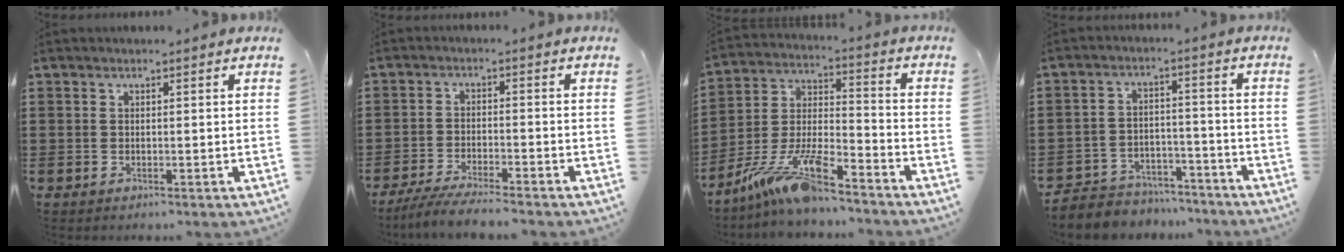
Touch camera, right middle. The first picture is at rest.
{"total": 4.5, "force": [-4.2, 0.0, 1.7], "torque": [-0.043, -0.013, -0.084]}
{"total": 12.1, "force": [-9.7, 1.9, 7.0], "torque": [-0.148, 0.013, -0.192]}
{"total": 4.9, "force": [-4.6, 1.4, 0.0], "torque": [-0.011, 0.009, -0.100]}